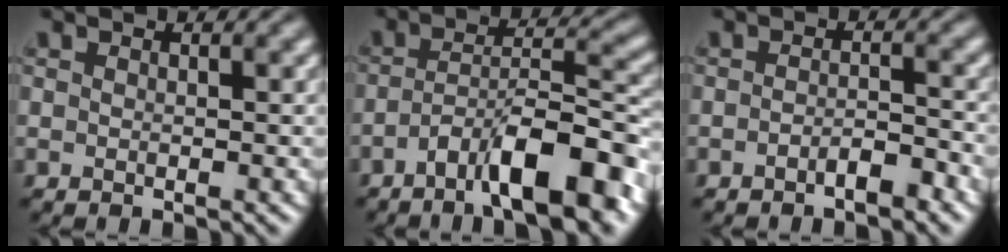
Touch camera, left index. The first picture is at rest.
{"total": 8.5, "force": [-4.8, 2.1, 6.7], "torque": [-0.107, 0.012, -0.081]}
{"total": 1.9, "force": [-1.3, 0.6, 1.3], "torque": [-0.021, 0.006, -0.024]}